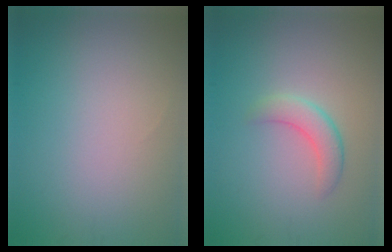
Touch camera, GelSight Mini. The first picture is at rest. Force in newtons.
{"total": 2.6, "press": 2.6, "slide": 0.1}